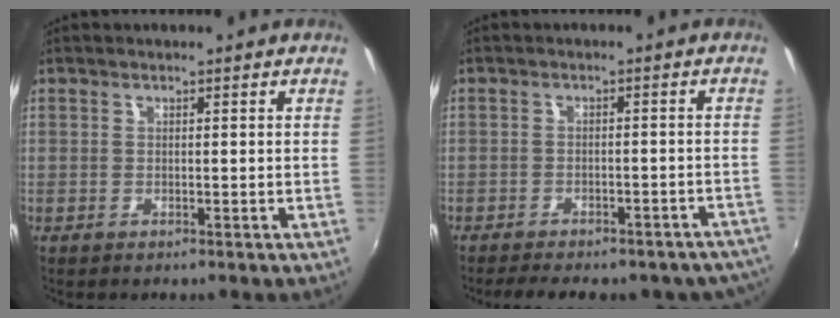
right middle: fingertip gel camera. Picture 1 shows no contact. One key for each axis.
{"total": 15.3, "fx": -13.1, "fy": 5.2, "fz": 6.1, "tx": -0.114, "ty": 0.002, "tz": -0.145}